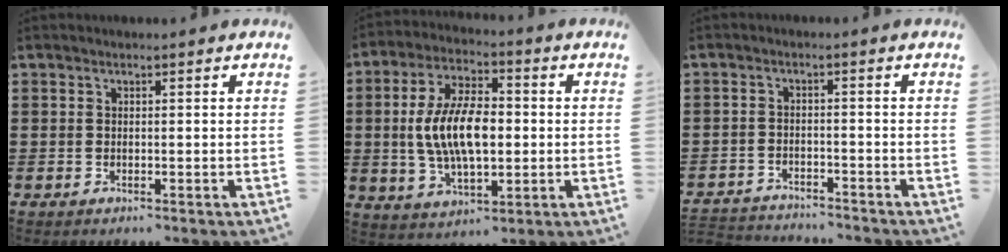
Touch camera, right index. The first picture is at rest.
{"total": 10.7, "force": [-0.3, 5.2, 9.4], "torque": [-0.204, 0.005, -0.011]}
{"total": 2.8, "force": [-2.8, 0.1, -0.2], "torque": [-0.006, -0.003, -0.061]}